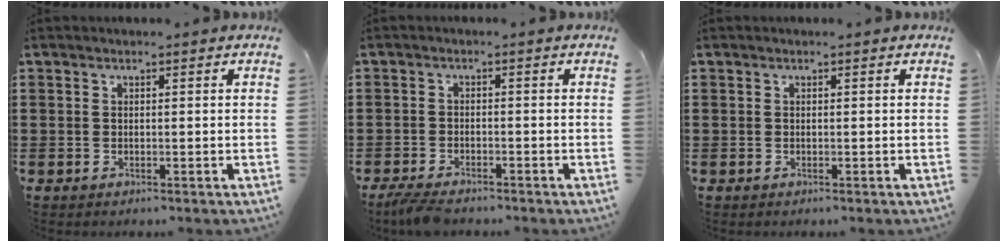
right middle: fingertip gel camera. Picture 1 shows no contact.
{"total": 2.9, "force": [-2.6, 0.5, 1.0], "torque": [-0.033, -0.002, -0.057]}
{"total": 0.0}